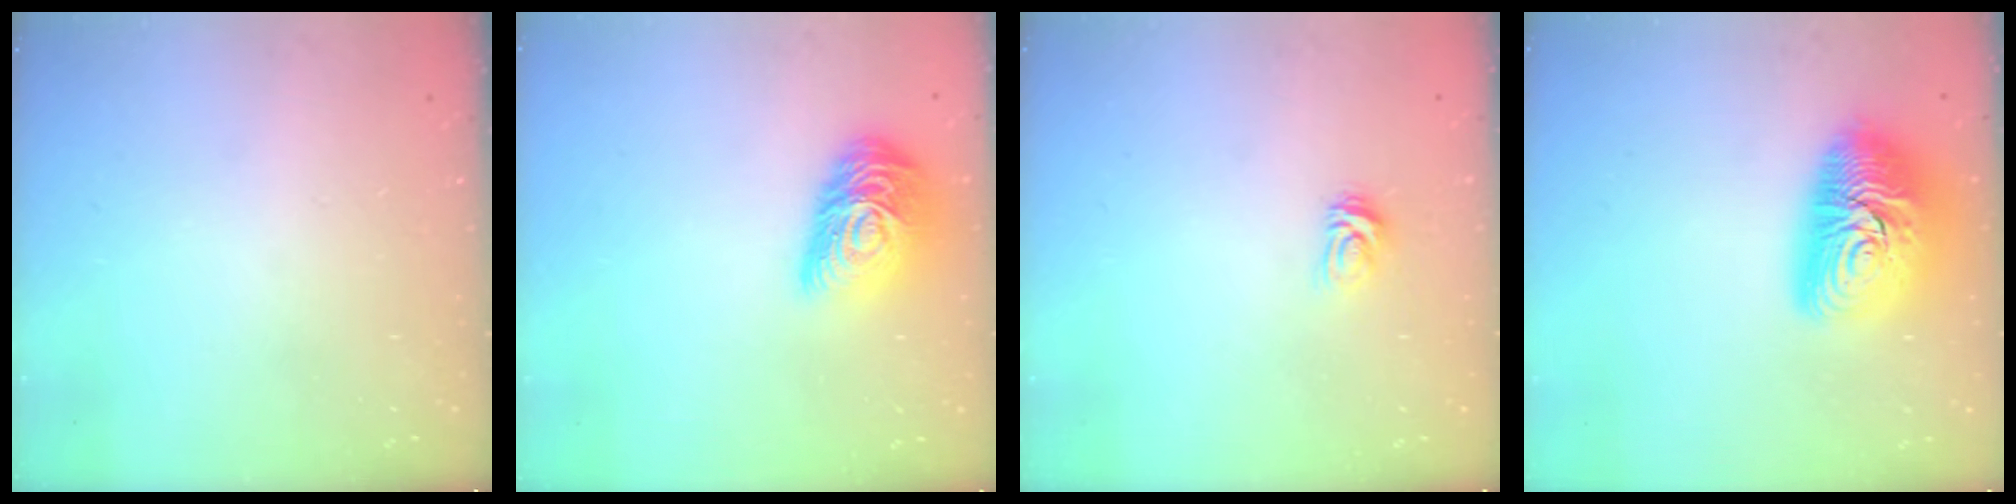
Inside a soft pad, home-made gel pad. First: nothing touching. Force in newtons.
{"total": 14.8, "press": 14.8, "slide": 1.0}
{"total": 3.6, "press": 3.6, "slide": 0.4}
{"total": 17.1, "press": 17.1, "slide": 1.1}